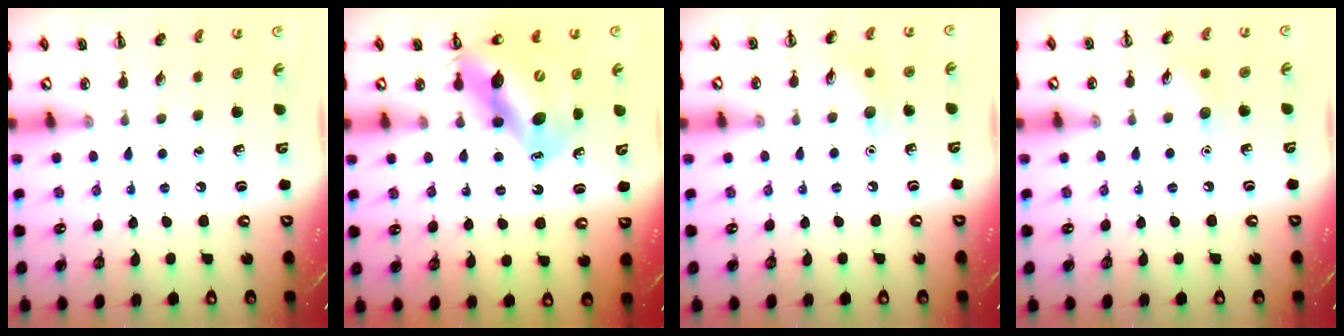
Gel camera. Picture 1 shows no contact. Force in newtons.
{"total": 12.9, "press": 12.3, "slide": 3.8}
{"total": 6.6, "press": 6.4, "slide": 1.5}
{"total": 6.1, "press": 5.9, "slide": 1.6}